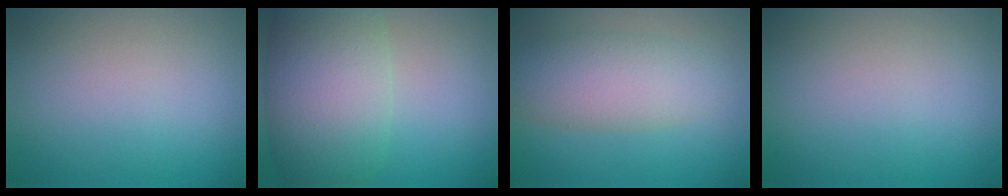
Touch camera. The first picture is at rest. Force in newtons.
{"total": 9.5, "press": 9.5, "slide": 0.3}
{"total": 5.1, "press": 5.1, "slide": 0.1}
{"total": 0.0}